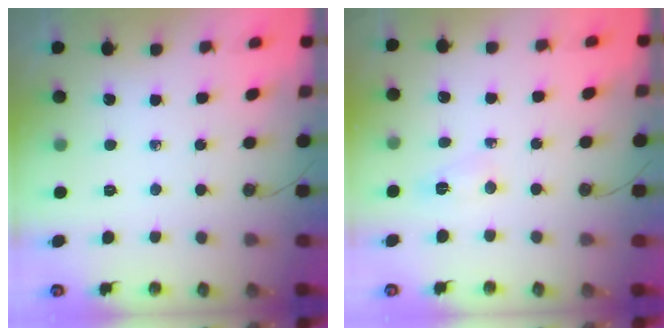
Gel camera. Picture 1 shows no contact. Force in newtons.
{"total": 3.5, "press": 3.2, "slide": 1.6}